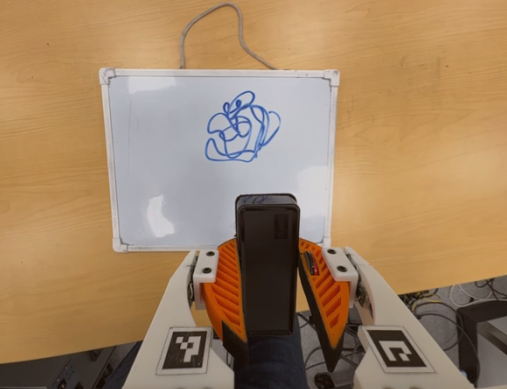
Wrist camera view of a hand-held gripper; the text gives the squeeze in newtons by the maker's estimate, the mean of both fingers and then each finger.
{"total": 5.5, "left": 5.4, "right": 5.5}